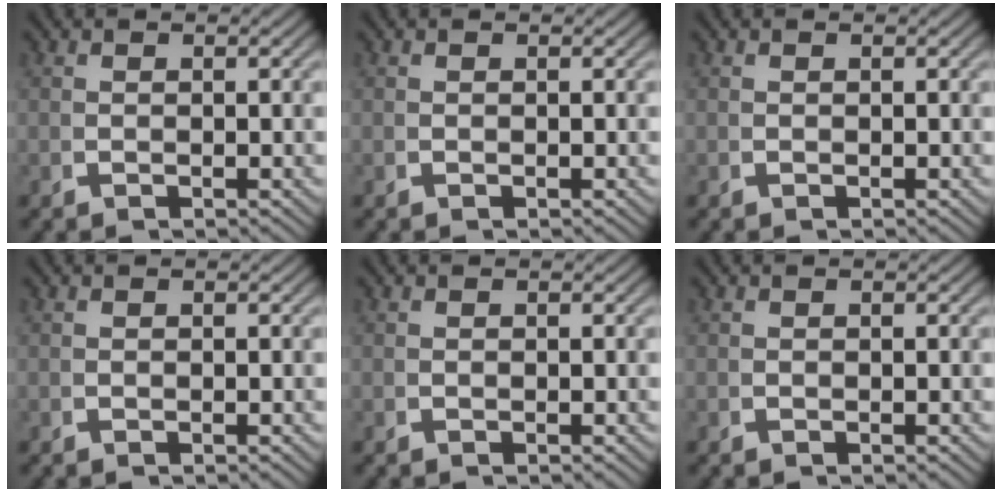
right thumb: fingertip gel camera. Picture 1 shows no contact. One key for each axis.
{"total": 0.0}
{"total": 0.0}
{"total": 0.0}
{"total": 0.0}
{"total": 0.0}